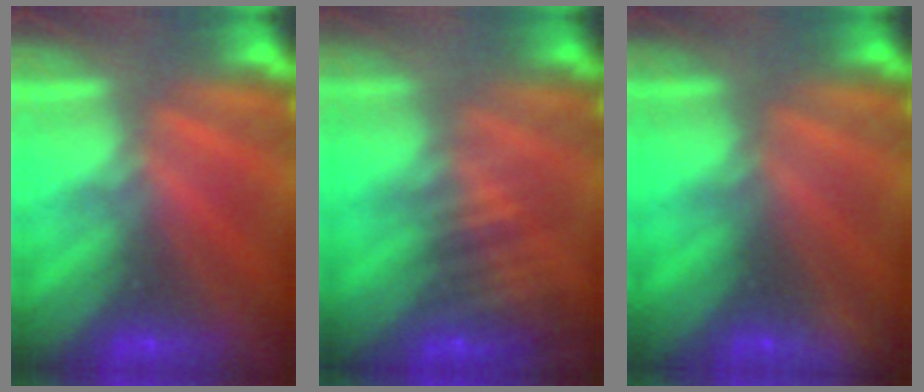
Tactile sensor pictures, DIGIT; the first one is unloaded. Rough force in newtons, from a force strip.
{"total": 4.9}
{"total": 2.3}